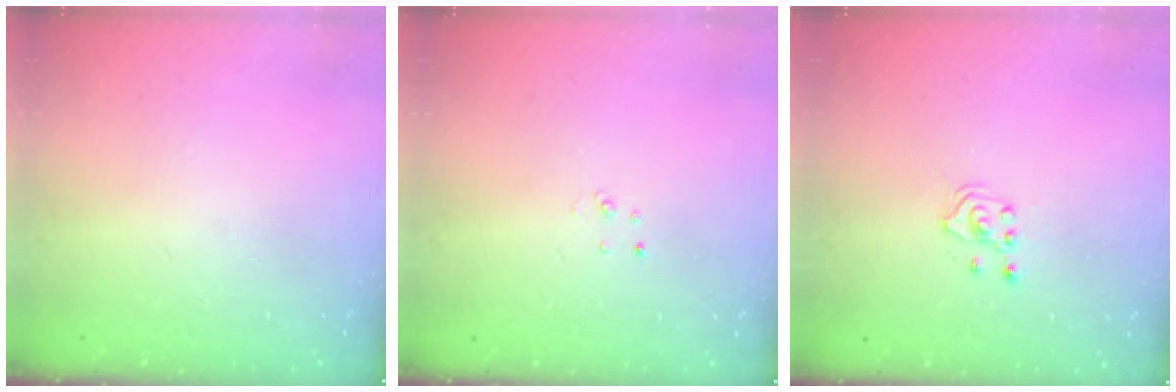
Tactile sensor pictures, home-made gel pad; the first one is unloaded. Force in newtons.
{"total": 2.2, "press": 2.2, "slide": 0.2}
{"total": 1.8, "press": 1.8, "slide": 0.2}